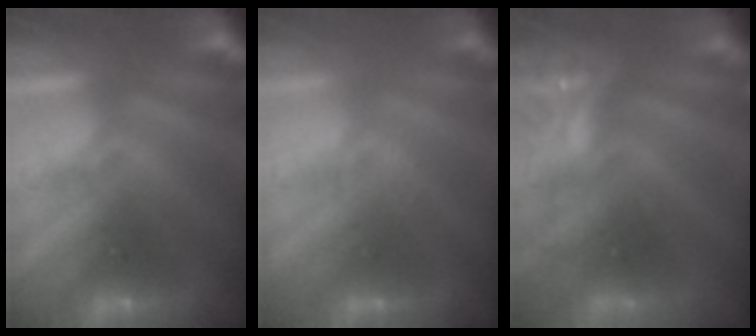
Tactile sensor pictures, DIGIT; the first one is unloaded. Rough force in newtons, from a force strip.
{"total": 1.2}
{"total": 4.6}